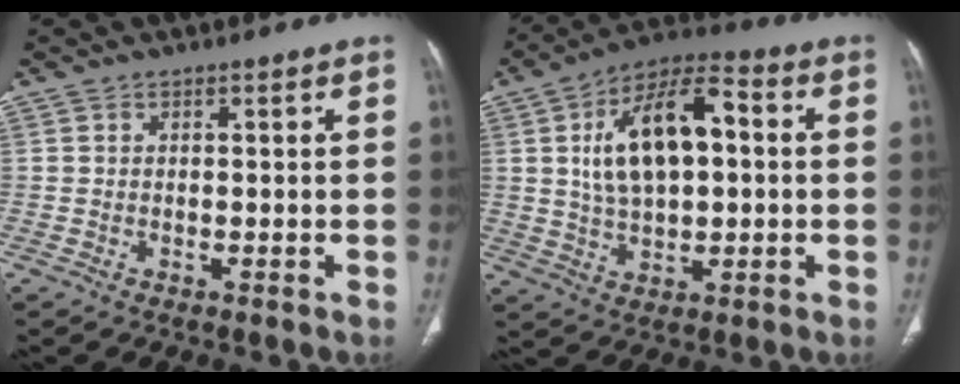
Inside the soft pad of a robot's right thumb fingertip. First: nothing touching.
{"total": 16.3, "force": [2.5, 8.5, 13.7], "torque": [-0.227, 0.020, 0.039]}